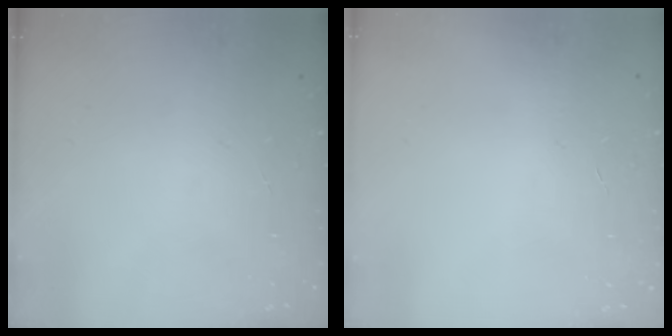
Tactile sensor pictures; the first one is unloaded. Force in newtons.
{"total": 0.6, "press": 0.6, "slide": 0.2}